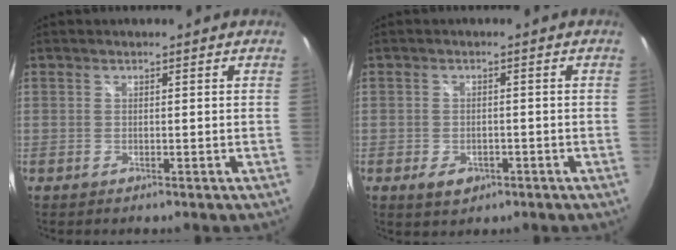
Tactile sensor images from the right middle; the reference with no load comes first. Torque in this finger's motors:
{"motor_torque": [0.44, -0.44, 0.15, 0.04]}